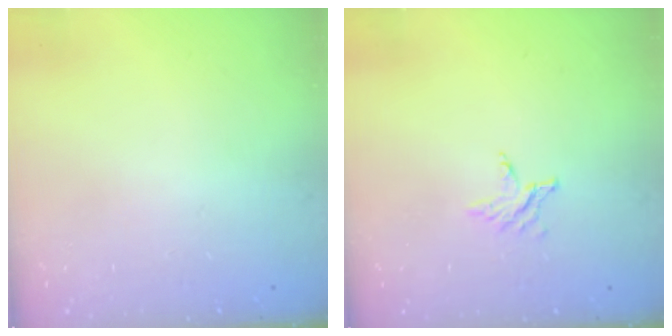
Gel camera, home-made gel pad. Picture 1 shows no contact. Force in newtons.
{"total": 2.8, "press": 2.7, "slide": 0.4}